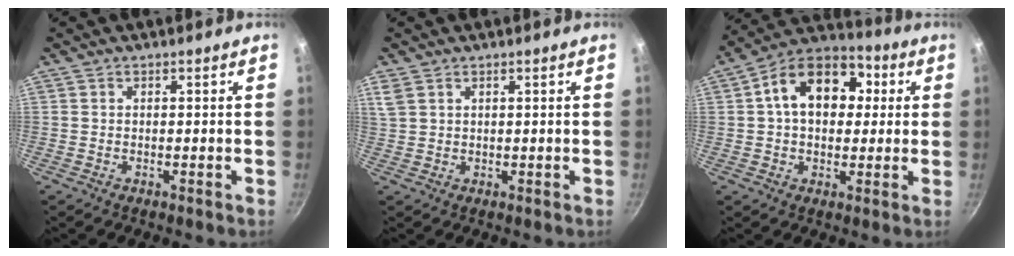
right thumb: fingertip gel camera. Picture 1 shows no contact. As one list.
[{"total": 3.4, "force": [1.8, 2.2, 1.8], "torque": [-0.037, 0.001, 0.043]}, {"total": 15.5, "force": [2.9, 10.9, 10.5], "torque": [-0.129, 0.028, 0.025]}]